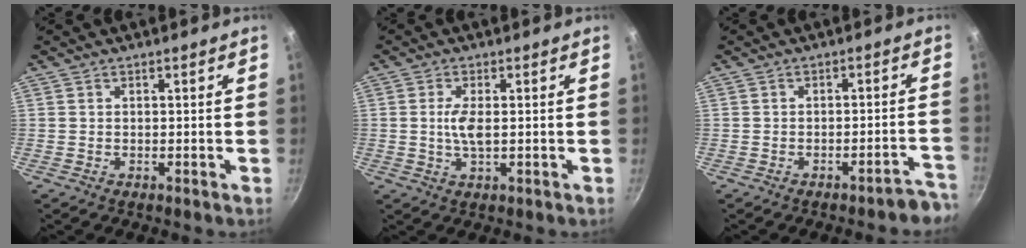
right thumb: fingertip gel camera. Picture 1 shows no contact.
{"total": 4.0, "force": [0.1, 1.4, 3.7], "torque": [-0.083, -0.001, 0.001]}
{"total": 5.4, "force": [-4.3, 1.4, 2.9], "torque": [-0.007, 0.049, -0.042]}